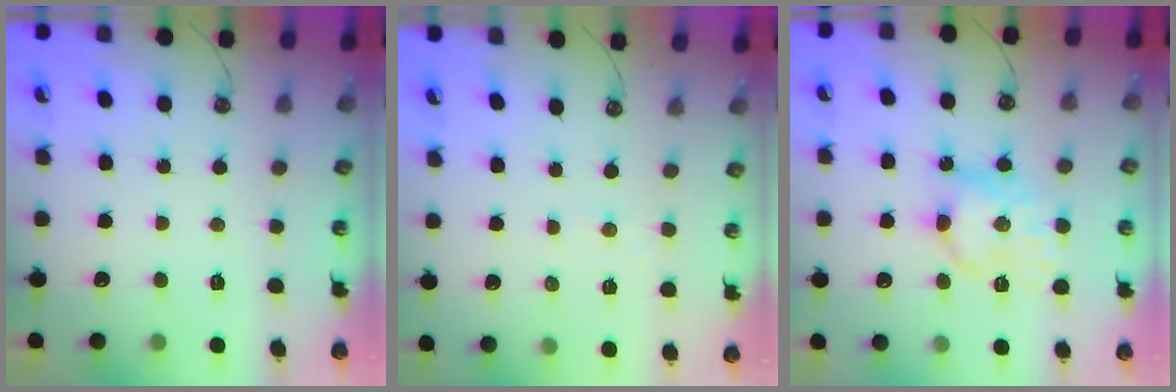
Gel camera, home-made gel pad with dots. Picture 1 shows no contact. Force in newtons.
{"total": 1.8, "press": 1.7, "slide": 0.2}
{"total": 11.3, "press": 11.2, "slide": 0.7}